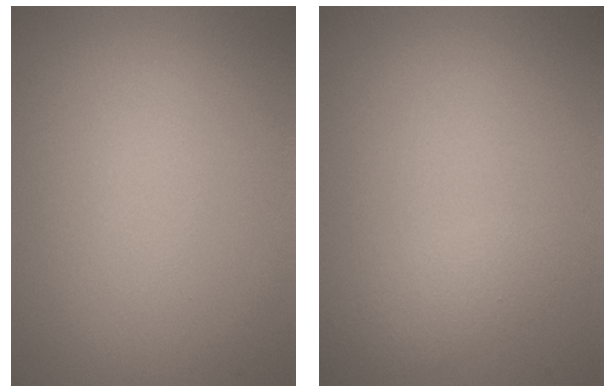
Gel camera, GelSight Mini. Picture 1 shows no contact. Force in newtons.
{"total": 1.6, "press": 1.6, "slide": 0.1}